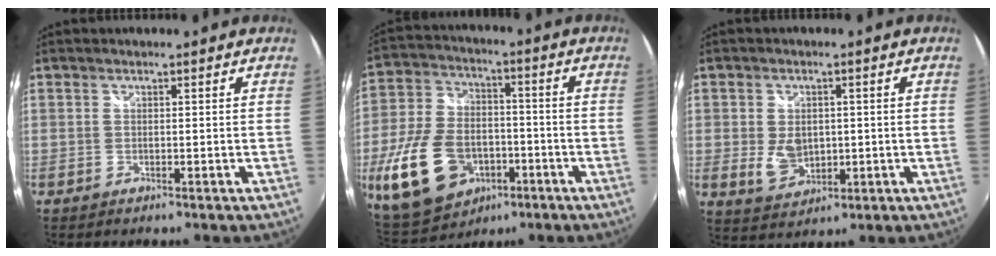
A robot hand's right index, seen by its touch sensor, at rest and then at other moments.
{"total": 18.8, "force": [-7.2, 12.1, 12.4], "torque": [-0.292, -0.005, -0.110]}
{"total": 6.2, "force": [-0.3, 4.4, 4.4], "torque": [-0.085, -0.005, 0.003]}